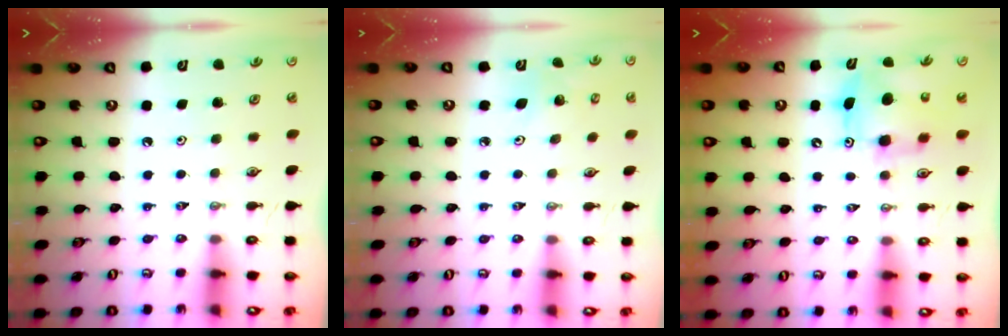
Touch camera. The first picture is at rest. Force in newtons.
{"total": 3.9, "press": 3.5, "slide": 1.5}
{"total": 8.5, "press": 8.5, "slide": 0.8}